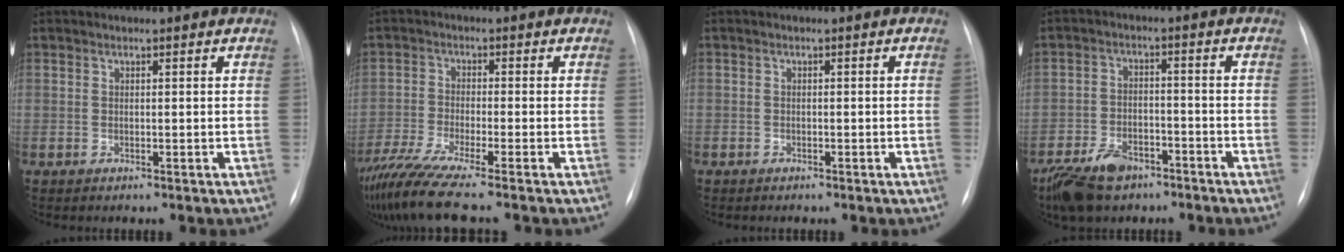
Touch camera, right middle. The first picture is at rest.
{"total": 9.6, "force": [-7.7, -1.0, 5.6], "torque": [-0.105, -0.030, -0.135]}
{"total": 0.5, "force": [-0.3, 0.0, 0.4], "torque": [-0.007, 0.005, -0.006]}
{"total": 9.1, "force": [-6.2, 4.9, 4.5], "torque": [-0.090, -0.006, -0.103]}